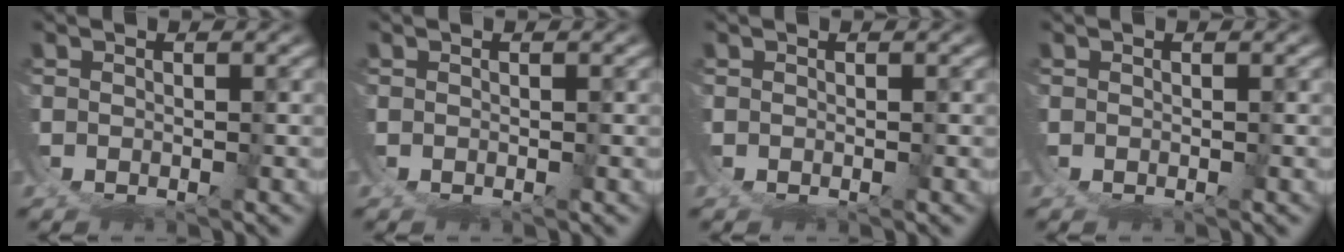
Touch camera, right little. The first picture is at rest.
{"total": 0.0}
{"total": 0.0}
{"total": 0.0}